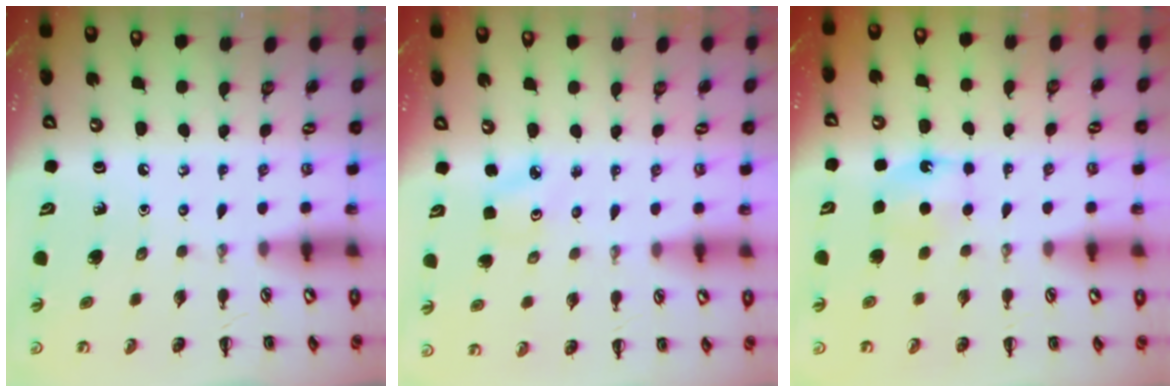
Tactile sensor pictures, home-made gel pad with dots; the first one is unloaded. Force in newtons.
{"total": 2.5, "press": 2.4, "slide": 0.7}
{"total": 5.6, "press": 5.5, "slide": 1.4}